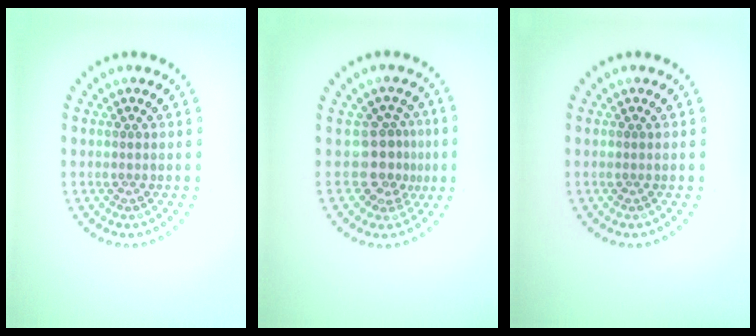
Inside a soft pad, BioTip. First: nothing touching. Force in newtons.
{"total": 3.0, "press": 2.1, "slide": 2.1}
{"total": 0.0}